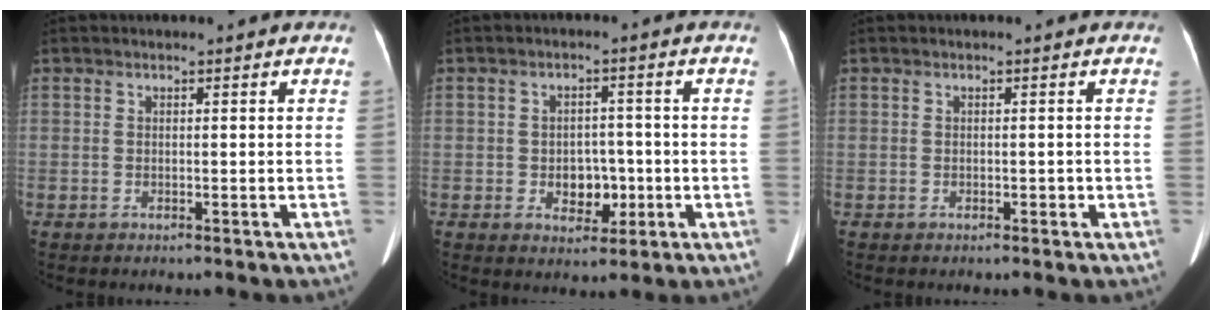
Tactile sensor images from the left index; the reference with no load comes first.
{"total": 4.8, "force": [-1.0, 3.4, 3.2], "torque": [-0.045, 0.009, -0.007]}
{"total": 0.5, "force": [-0.2, 0.4, 0.4], "torque": [-0.003, 0.002, -0.004]}